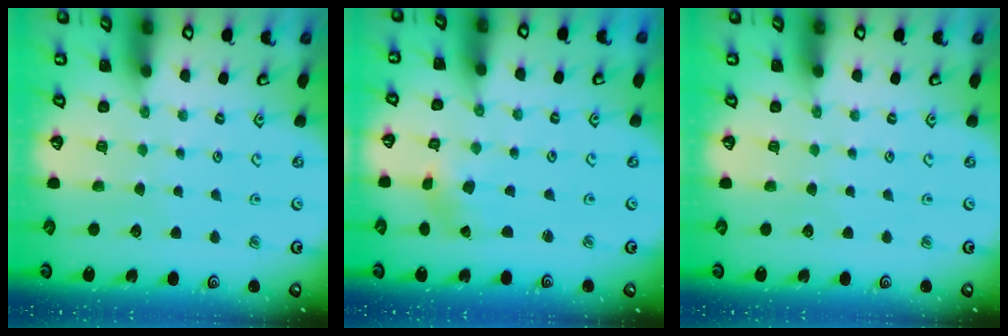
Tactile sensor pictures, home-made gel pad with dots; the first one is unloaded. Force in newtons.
{"total": 1.5, "press": 1.5, "slide": 0.2}
{"total": 0.0}